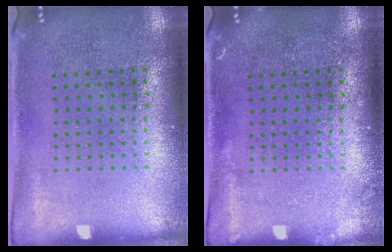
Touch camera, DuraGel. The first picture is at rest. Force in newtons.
{"total": 0.7, "press": 0.7, "slide": 0.2}